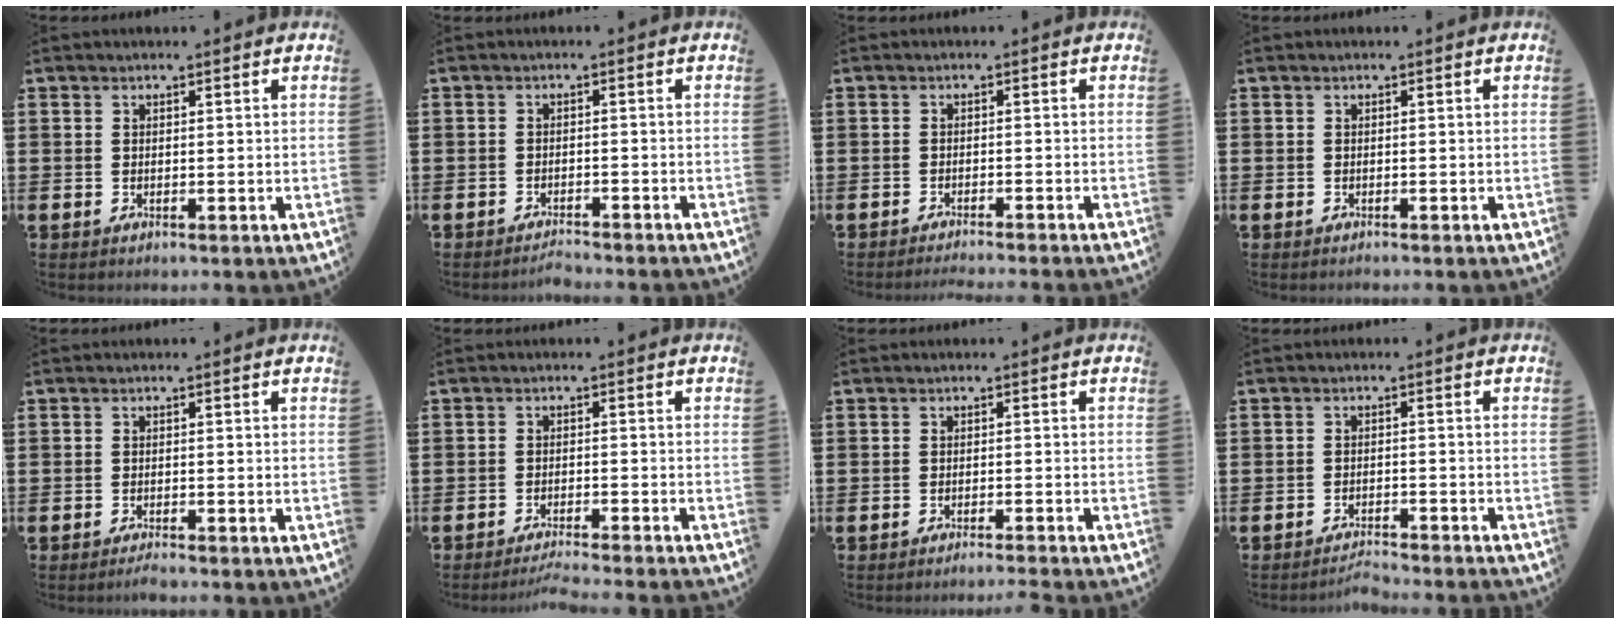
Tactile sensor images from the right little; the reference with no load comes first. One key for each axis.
{"total": 1.5, "fx": -1.5, "fy": -0.1, "fz": 0.1, "tx": -0.004, "ty": 0.003, "tz": -0.029}
{"total": 1.2, "fx": -1.1, "fy": -0.3, "fz": 0.1, "tx": 0.001, "ty": 0.002, "tz": -0.023}
{"total": 0.0}
{"total": 0.8, "fx": -0.7, "fy": -0.1, "fz": 0.4, "tx": -0.007, "ty": -0.002, "tz": -0.014}
{"total": 2.1, "fx": -2.0, "fy": -0.3, "fz": 0.7, "tx": -0.009, "ty": 0.001, "tz": -0.039}
{"total": 1.1, "fx": -1.0, "fy": -0.3, "fz": 0.2, "tx": -0.002, "ty": 0.001, "tz": -0.021}
{"total": 2.0, "fx": -2.0, "fy": -0.2, "fz": 0.2, "tx": -0.005, "ty": 0.004, "tz": -0.041}